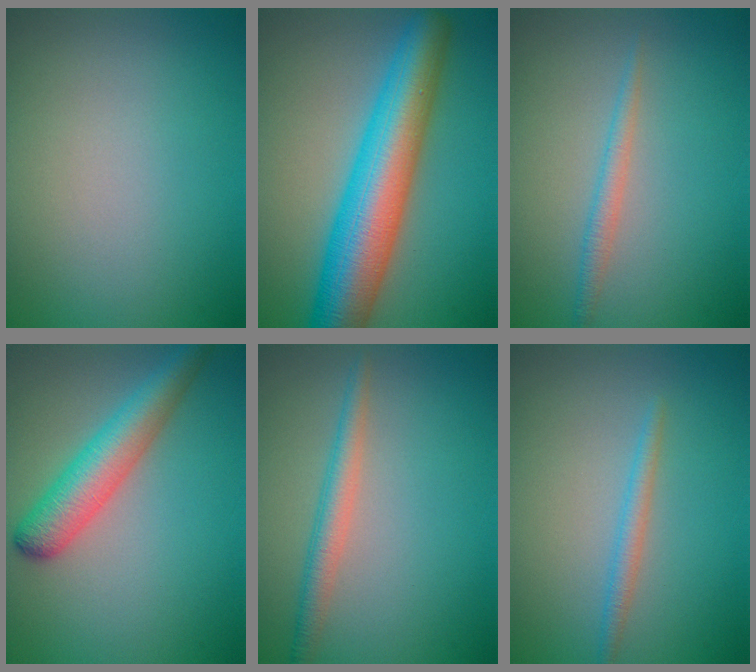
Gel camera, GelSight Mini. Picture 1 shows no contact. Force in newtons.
{"total": 9.5, "press": 9.5, "slide": 0.2}
{"total": 1.5, "press": 1.5, "slide": 0.1}
{"total": 4.8, "press": 4.8, "slide": 0.2}
{"total": 2.3, "press": 2.3, "slide": 0.1}
{"total": 1.5, "press": 1.5, "slide": 0.1}